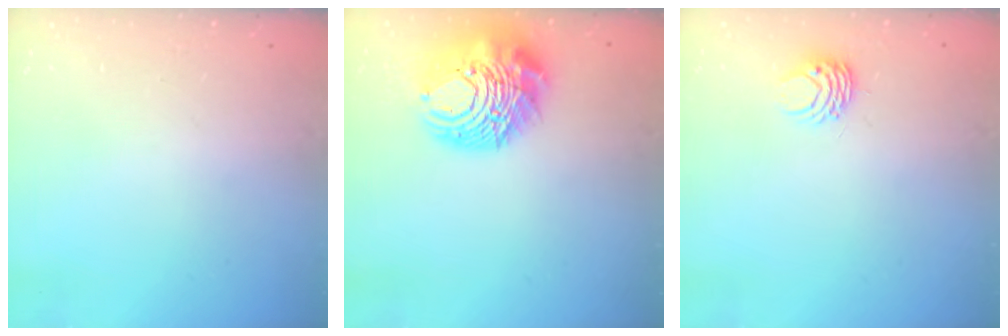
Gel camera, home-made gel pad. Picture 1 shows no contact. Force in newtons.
{"total": 15.1, "press": 15.0, "slide": 1.9}
{"total": 4.7, "press": 4.7, "slide": 0.4}